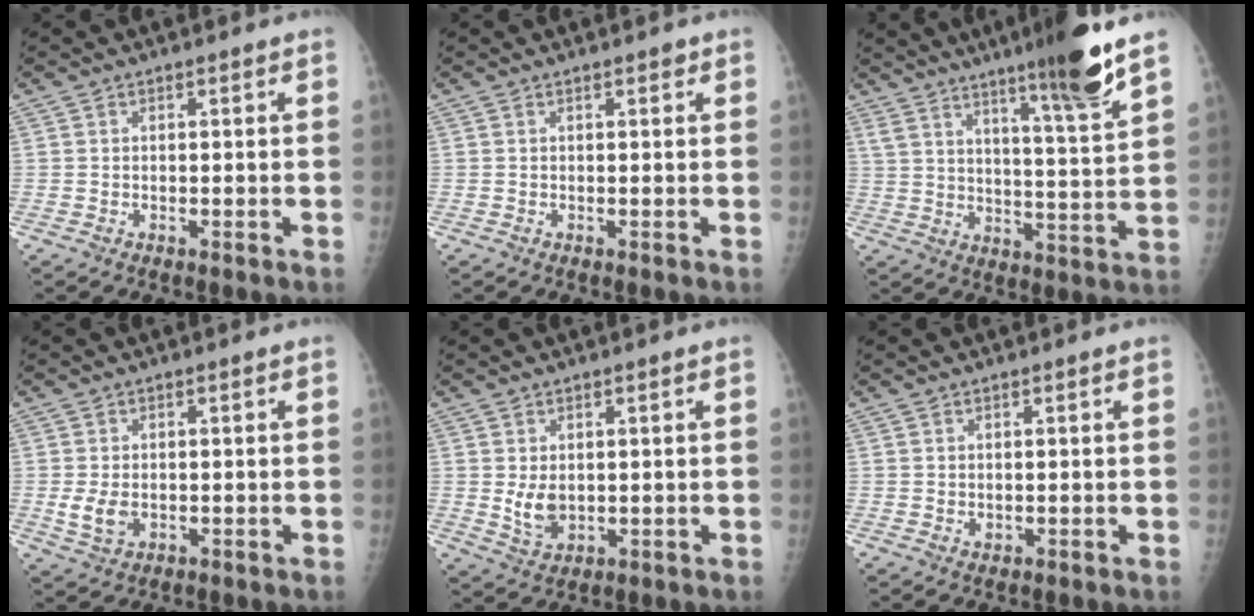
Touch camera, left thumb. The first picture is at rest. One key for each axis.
{"total": 0.8, "fx": 0.5, "fy": 0.3, "fz": 0.6, "tx": -0.006, "ty": 0.000, "tz": 0.005}
{"total": 13.9, "fx": 9.5, "fy": 0.2, "fz": 10.1, "tx": -0.151, "ty": -0.058, "tz": 0.149}
{"total": 4.3, "fx": -0.5, "fy": 2.9, "fz": 3.1, "tx": -0.057, "ty": -0.003, "tz": -0.003}
{"total": 4.9, "fx": 0.4, "fy": 3.3, "fz": 3.5, "tx": -0.048, "ty": -0.012, "tz": 0.019}
{"total": 1.1, "fx": 0.2, "fy": 0.8, "fz": 0.7, "tx": -0.006, "ty": -0.002, "tz": 0.007}